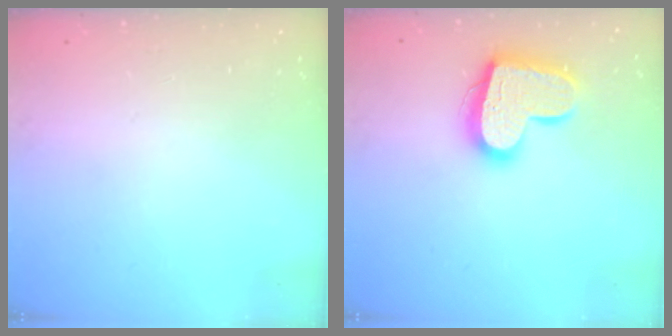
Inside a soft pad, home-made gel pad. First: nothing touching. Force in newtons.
{"total": 17.4, "press": 17.3, "slide": 1.4}